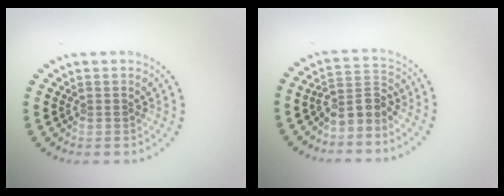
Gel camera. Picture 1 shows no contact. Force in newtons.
{"total": 3.0, "press": 2.3, "slide": 1.8}